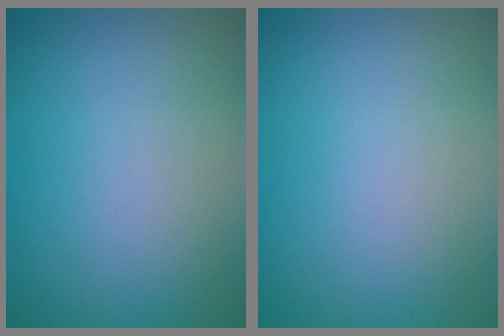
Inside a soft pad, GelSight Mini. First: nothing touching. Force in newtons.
{"total": 0.0}